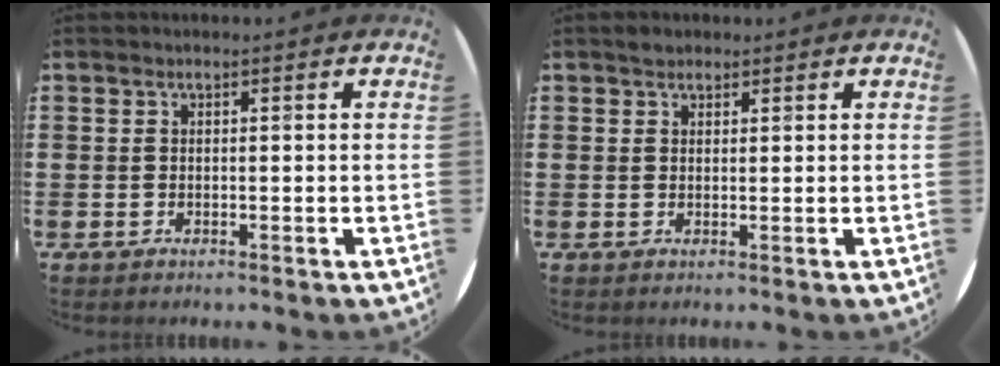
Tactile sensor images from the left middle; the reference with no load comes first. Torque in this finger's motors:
{"motor_torque": [0.27, -0.17, 0.01, 0.00]}